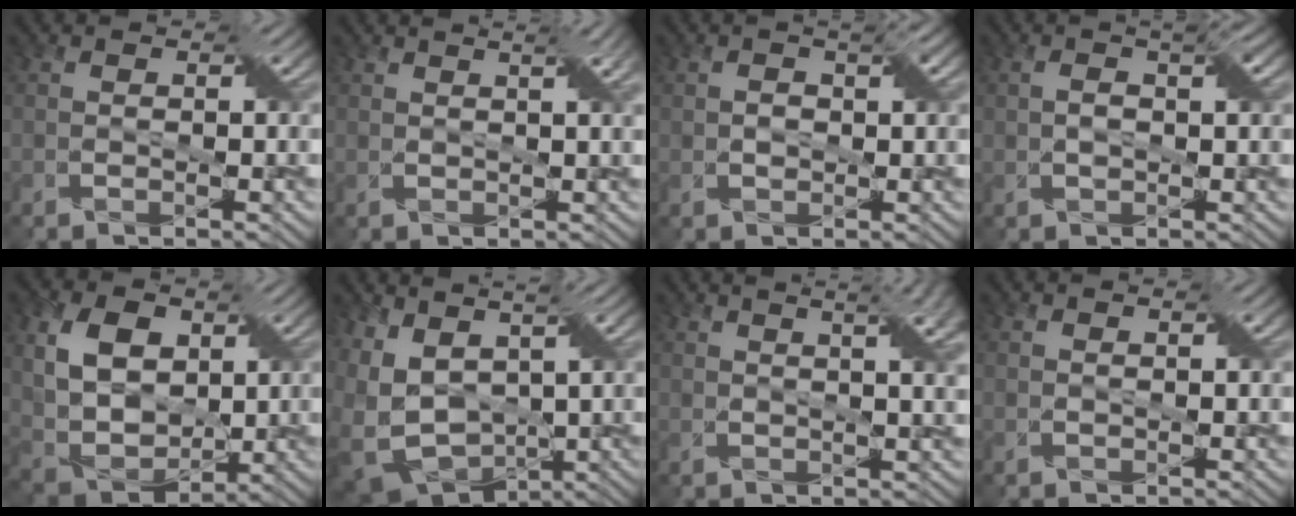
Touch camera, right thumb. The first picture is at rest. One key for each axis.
{"total": 3.8, "fx": 2.3, "fy": 0.7, "fz": 3.0, "tx": -0.043, "ty": 0.011, "tz": 0.025}
{"total": 2.4, "fx": 0.4, "fy": 1.3, "fz": 2.0, "tx": -0.036, "ty": 0.006, "tz": 0.008}
{"total": 3.5, "fx": 0.7, "fy": 1.2, "fz": 3.2, "tx": -0.063, "ty": 0.010, "tz": 0.012}
{"total": 10.7, "fx": 2.8, "fy": 7.4, "fz": 7.2, "tx": -0.174, "ty": 0.000, "tz": 0.049}
{"total": 11.2, "fx": -0.1, "fy": 7.3, "fz": 8.6, "tx": -0.220, "ty": -0.008, "tz": 0.017}
{"total": 7.8, "fx": 3.9, "fy": 2.3, "fz": 6.3, "tx": -0.061, "ty": 0.033, "tz": 0.033}
{"total": 0.0}